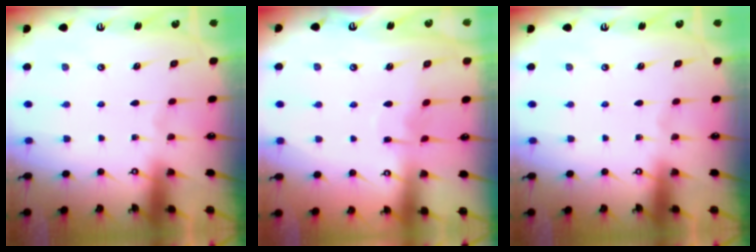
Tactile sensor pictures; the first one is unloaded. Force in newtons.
{"total": 4.1, "press": 4.0, "slide": 0.6}
{"total": 0.0}